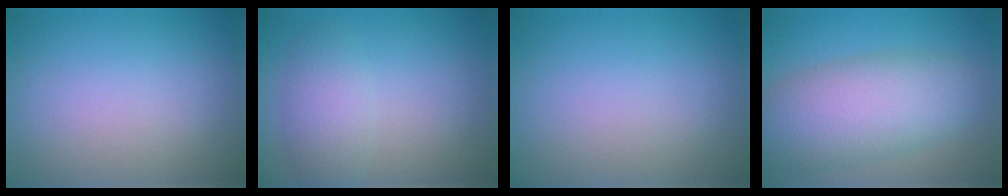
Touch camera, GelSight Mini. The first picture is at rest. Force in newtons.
{"total": 2.7, "press": 2.7, "slide": 0.1}
{"total": 0.0}
{"total": 7.5, "press": 7.5, "slide": 0.4}